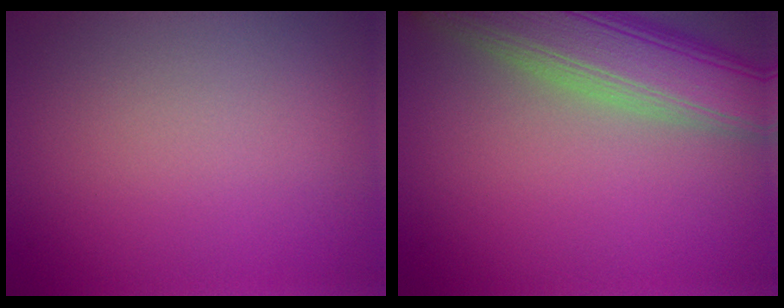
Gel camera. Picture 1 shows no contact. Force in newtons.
{"total": 8.6, "press": 8.6, "slide": 0.3}